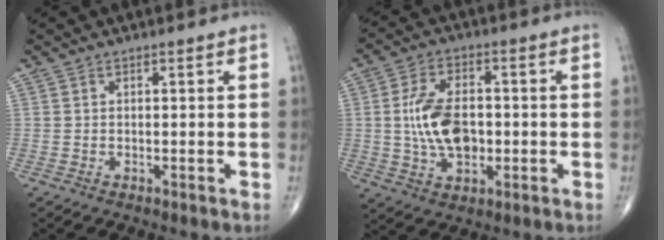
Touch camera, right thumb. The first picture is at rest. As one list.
[{"total": 11.4, "force": [-0.4, 6.8, 9.1], "torque": [-0.156, 0.007, -0.004]}]